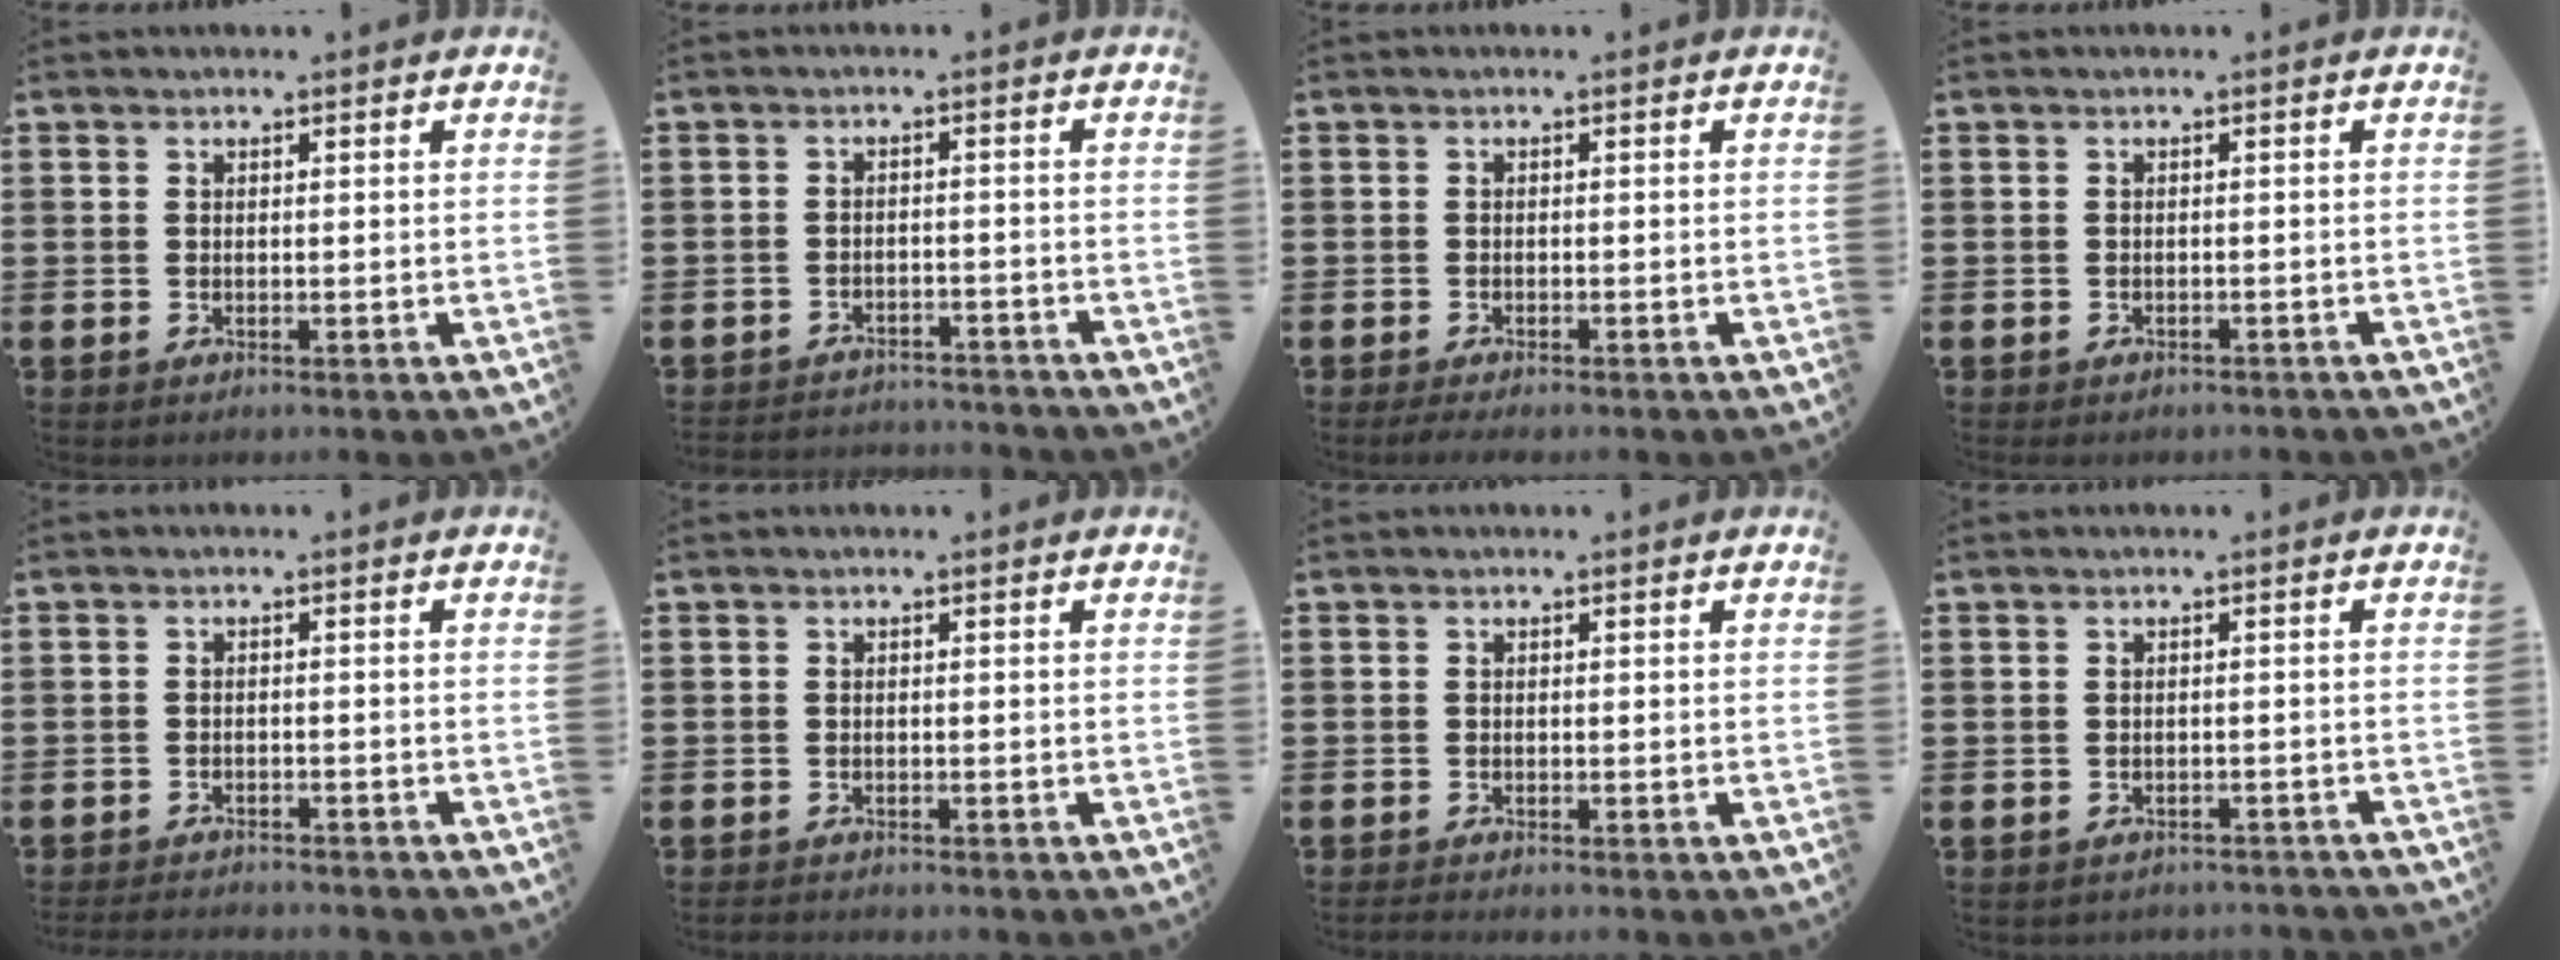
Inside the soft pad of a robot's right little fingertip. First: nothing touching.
{"total": 2.4, "force": [-2.3, 0.1, -0.3], "torque": [-0.003, 0.003, -0.053]}
{"total": 1.0, "force": [-0.7, 0.2, 0.6], "torque": [-0.013, -0.002, -0.014]}
{"total": 0.6, "force": [-0.6, 0.1, 0.0], "torque": [-0.002, -0.002, -0.012]}
{"total": 1.7, "force": [-1.7, 0.0, -0.1], "torque": [-0.003, 0.002, -0.036]}
{"total": 0.6, "force": [-0.6, 0.1, 0.1], "torque": [-0.004, -0.001, -0.013]}
{"total": 0.6, "force": [-0.6, 0.0, 0.3], "torque": [-0.005, -0.003, -0.012]}
{"total": 1.0, "force": [-1.0, 0.1, 0.0], "torque": [-0.003, 0.001, -0.022]}